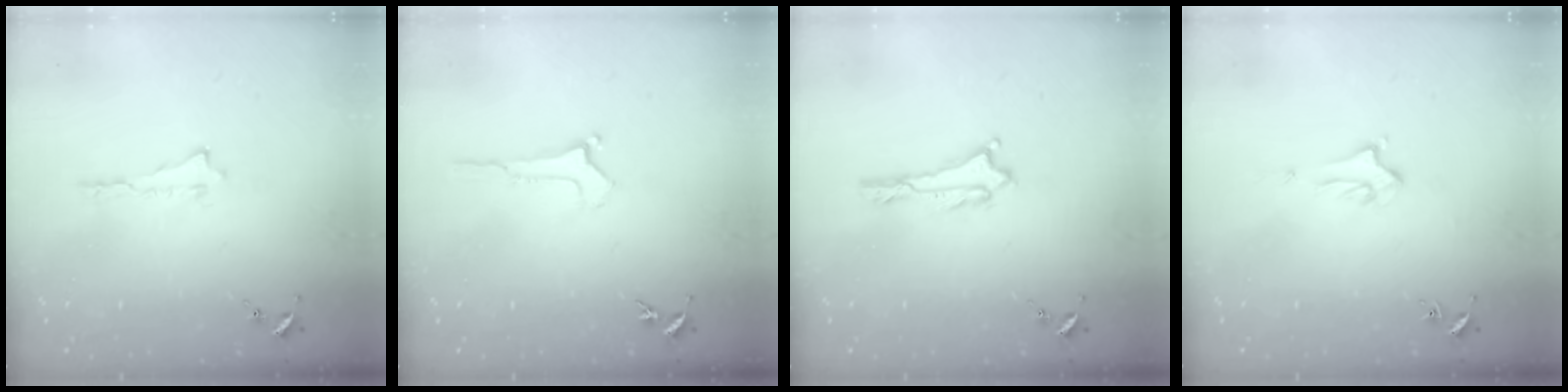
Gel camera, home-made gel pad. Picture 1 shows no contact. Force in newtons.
{"total": 0.0}
{"total": 0.0}
{"total": 1.9, "press": 1.9, "slide": 0.1}